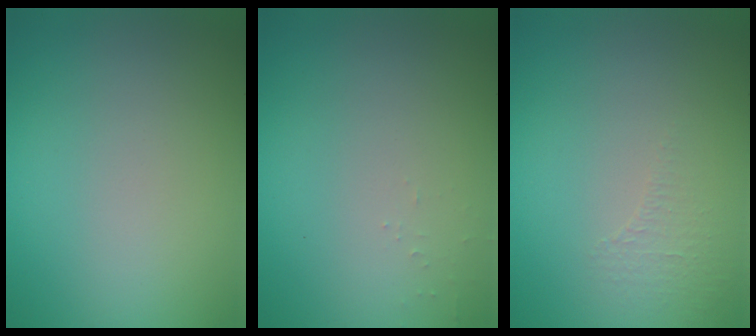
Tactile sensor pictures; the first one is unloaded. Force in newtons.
{"total": 0.5, "press": 0.5, "slide": 0.2}
{"total": 0.8, "press": 0.4, "slide": 0.7}